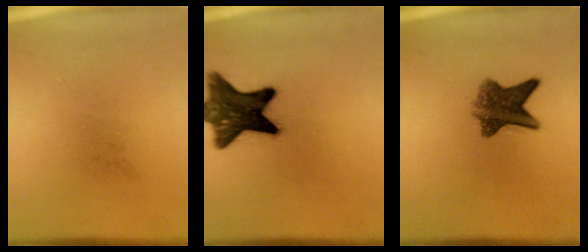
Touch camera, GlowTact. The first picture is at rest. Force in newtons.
{"total": 14.4}
{"total": 7.3}